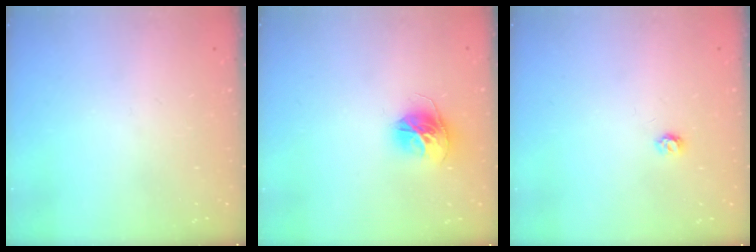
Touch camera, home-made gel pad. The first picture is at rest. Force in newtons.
{"total": 12.0, "press": 12.0, "slide": 1.2}
{"total": 3.6, "press": 3.6, "slide": 0.3}